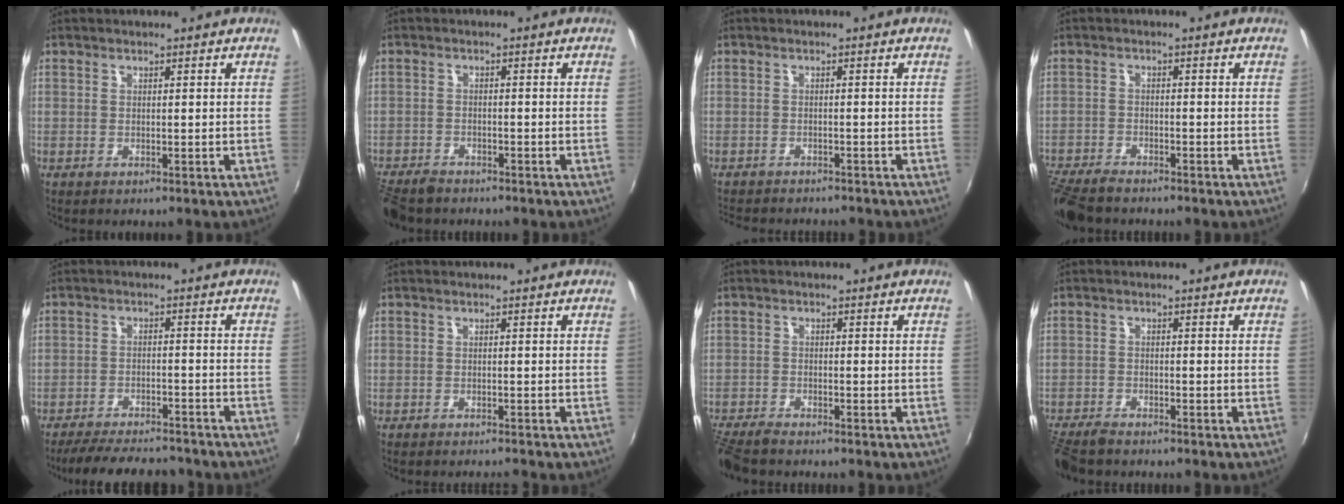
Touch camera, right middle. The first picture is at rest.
{"total": 7.2, "force": [-6.1, 2.9, 2.5], "torque": [-0.078, -0.019, -0.109]}
{"total": 7.1, "force": [-6.5, 1.4, 2.5], "torque": [-0.063, -0.018, -0.098]}
{"total": 8.0, "force": [-7.1, 2.0, 3.1], "torque": [-0.090, -0.028, -0.131]}
{"total": 13.2, "force": [-11.5, 3.3, 5.4], "torque": [-0.120, -0.007, -0.168]}
{"total": 2.5, "force": [-2.4, 0.1, 0.8], "torque": [-0.024, -0.010, -0.040]}
{"total": 5.9, "force": [-5.4, 0.9, 2.3], "torque": [-0.065, -0.026, -0.101]}
{"total": 6.3, "force": [-5.6, 1.5, 2.3], "torque": [-0.069, -0.025, -0.106]}